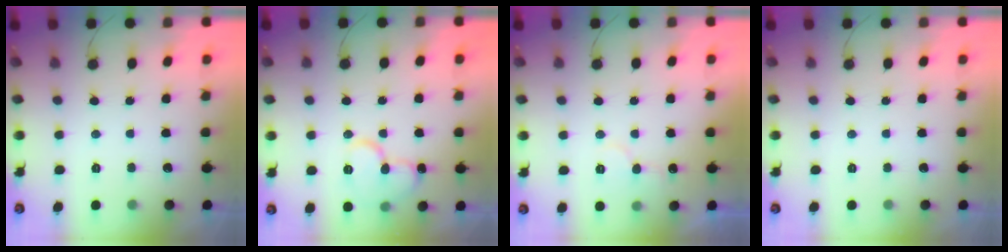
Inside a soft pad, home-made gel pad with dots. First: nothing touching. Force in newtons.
{"total": 12.1, "press": 12.0, "slide": 1.7}
{"total": 6.1, "press": 6.0, "slide": 0.6}
{"total": 0.0}